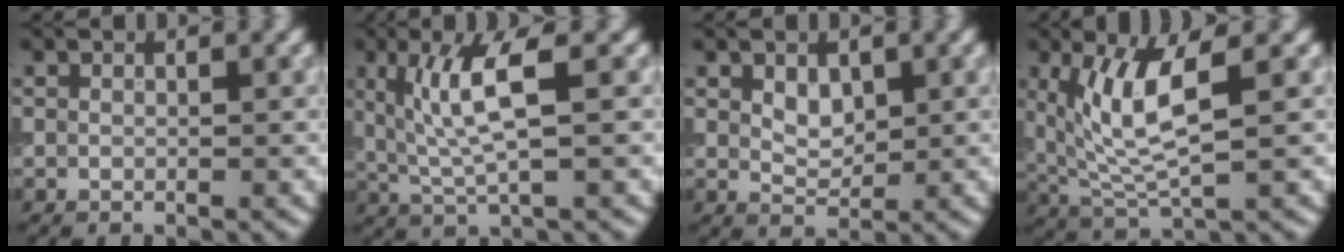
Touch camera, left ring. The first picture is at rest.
{"total": 5.1, "force": [1.1, 1.0, 4.9], "torque": [-0.098, 0.000, 0.027]}
{"total": 1.9, "force": [0.7, 1.3, 1.2], "torque": [-0.020, -0.003, 0.017]}
{"total": 6.3, "force": [1.8, 1.8, 5.8], "torque": [-0.127, -0.010, 0.042]}